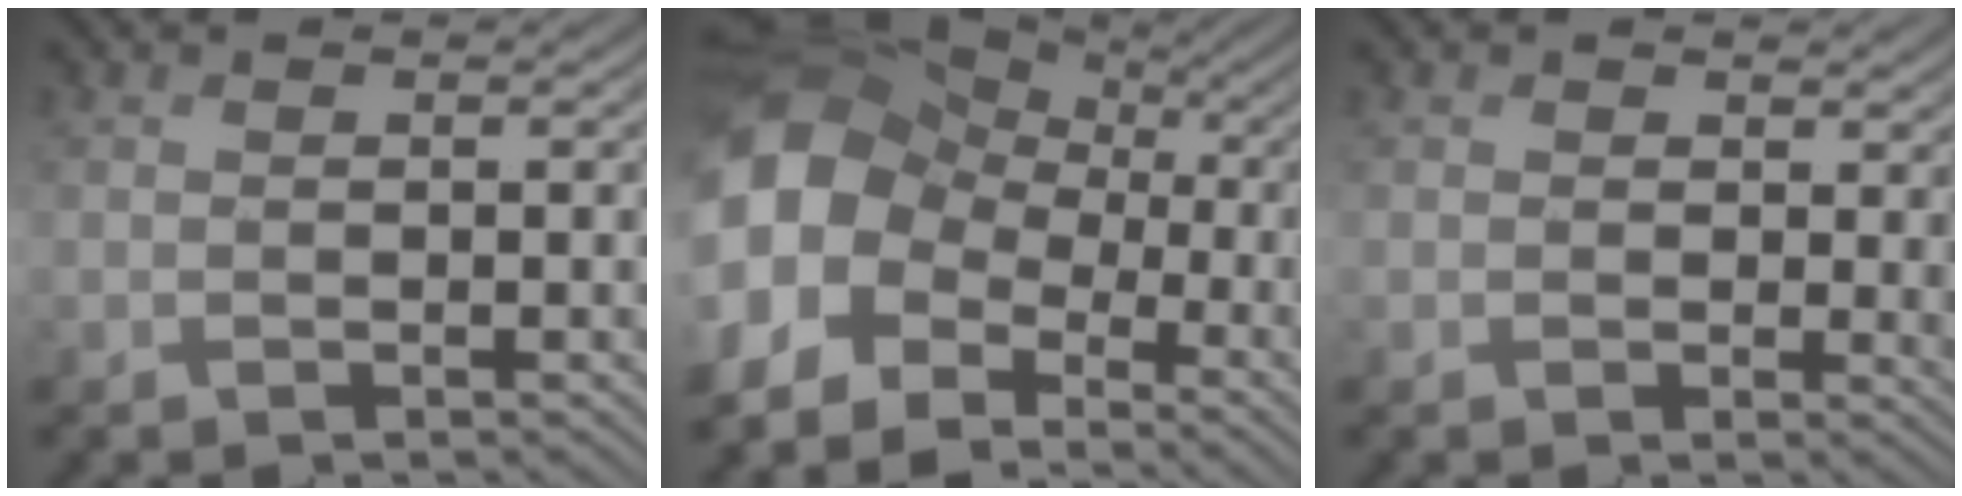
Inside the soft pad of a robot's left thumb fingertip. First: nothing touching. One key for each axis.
{"total": 13.9, "fx": -2.7, "fy": 11.2, "fz": 7.7, "tx": -0.216, "ty": -0.014, "tz": -0.062}
{"total": 2.6, "fx": 1.0, "fy": 1.9, "fz": 1.5, "tx": -0.028, "ty": -0.007, "tz": 0.015}